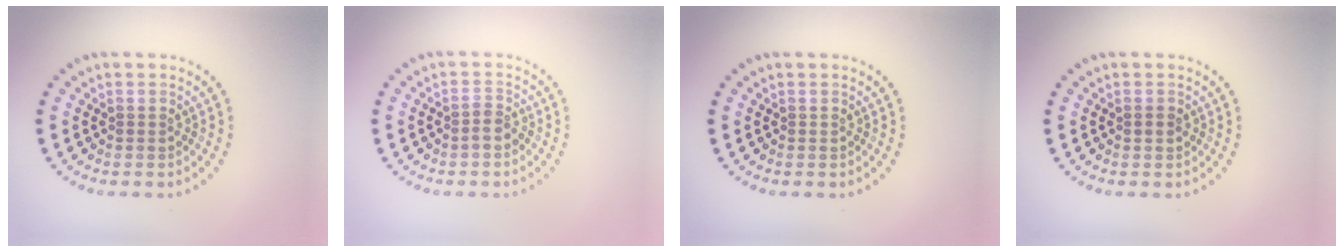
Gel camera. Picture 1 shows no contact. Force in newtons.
{"total": 1.6, "press": 1.3, "slide": 0.9}
{"total": 0.0}
{"total": 0.9, "press": 0.9, "slide": 0.3}